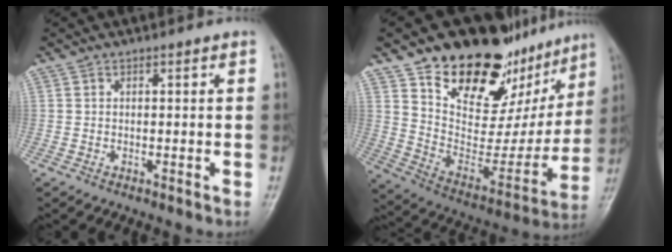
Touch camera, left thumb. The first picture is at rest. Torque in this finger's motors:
{"motor_torque": [1.57, 0.40, 1.40, -1.38, 0.28]}